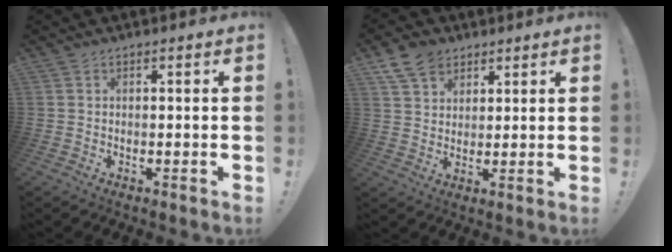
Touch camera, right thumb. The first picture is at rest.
{"total": 8.8, "force": [5.4, 6.1, 3.2], "torque": [-0.060, -0.021, 0.108]}